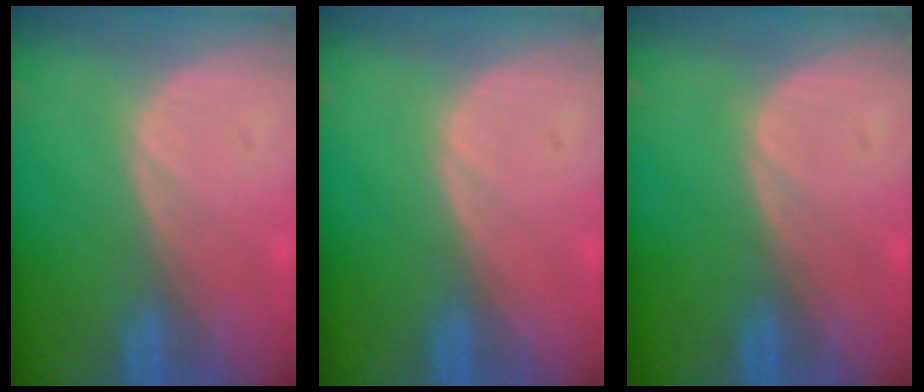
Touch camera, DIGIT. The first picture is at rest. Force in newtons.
{"total": 0.0}
{"total": 0.0}